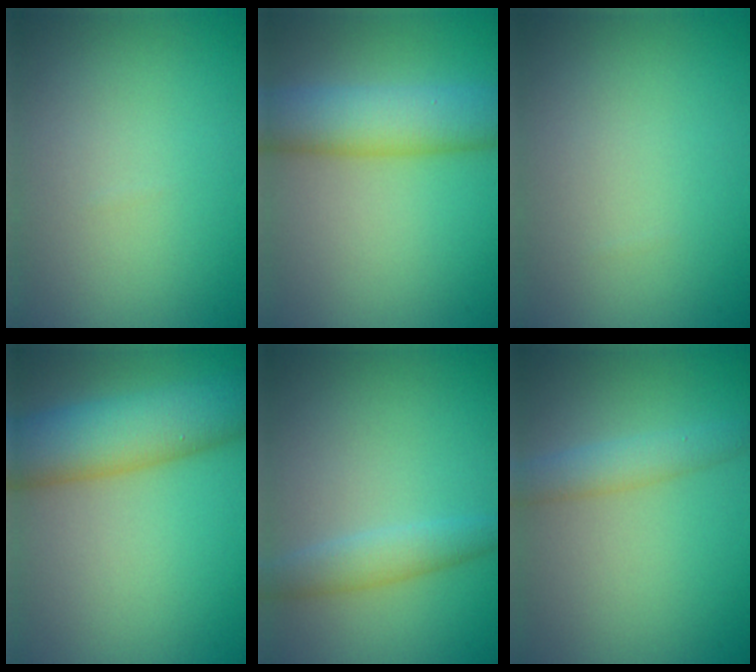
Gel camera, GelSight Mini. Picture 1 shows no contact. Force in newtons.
{"total": 6.8, "press": 6.8, "slide": 0.2}
{"total": 0.0}
{"total": 8.6, "press": 8.6, "slide": 0.3}
{"total": 2.5, "press": 2.5, "slide": 0.1}
{"total": 2.6, "press": 2.6, "slide": 0.1}